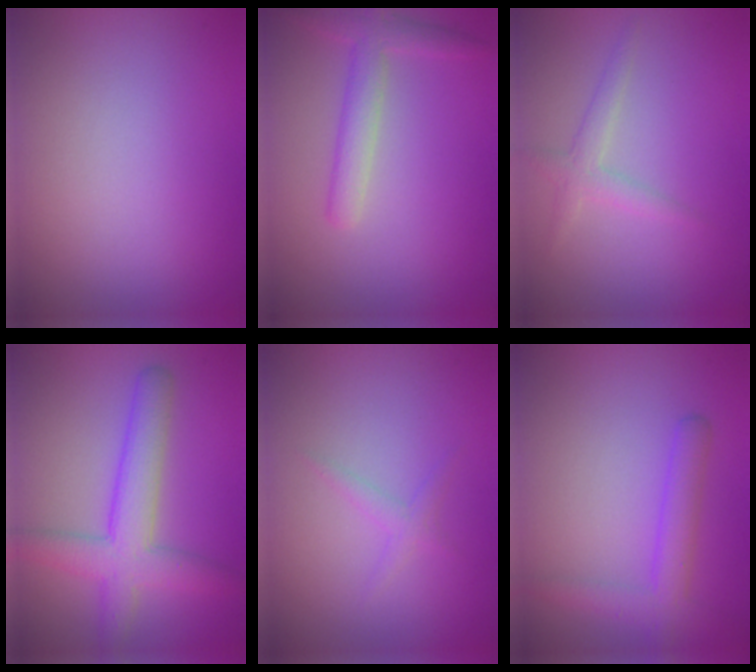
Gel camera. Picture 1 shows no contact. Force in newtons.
{"total": 2.8, "press": 2.8, "slide": 0.1}
{"total": 1.8, "press": 1.8, "slide": 0.0}
{"total": 5.4, "press": 5.4, "slide": 0.1}
{"total": 1.1, "press": 1.1, "slide": 0.0}
{"total": 3.0, "press": 3.0, "slide": 0.2}